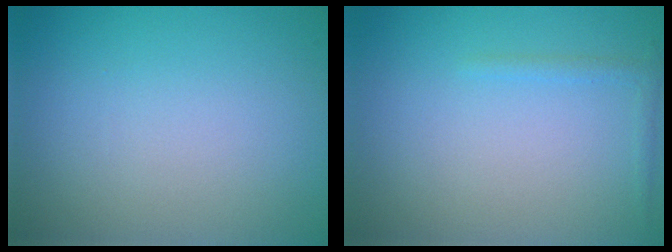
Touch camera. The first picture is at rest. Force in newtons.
{"total": 0.8, "press": 0.8, "slide": 0.1}